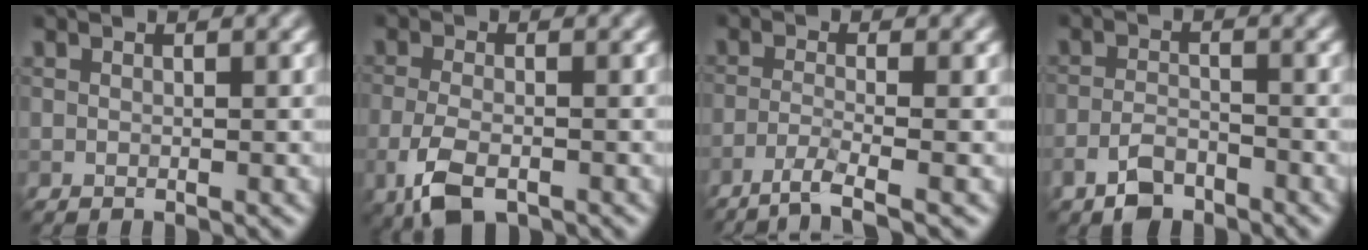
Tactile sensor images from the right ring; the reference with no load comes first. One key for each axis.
{"total": 4.8, "fx": -2.4, "fy": 2.1, "fz": 3.6, "tx": -0.086, "ty": -0.013, "tz": -0.052}
{"total": 3.1, "fx": -2.0, "fy": 0.3, "fz": 2.3, "tx": -0.040, "ty": 0.000, "tz": -0.054}
{"total": 3.3, "fx": -2.4, "fy": 1.4, "fz": 1.6, "tx": -0.030, "ty": 0.001, "tz": -0.055}